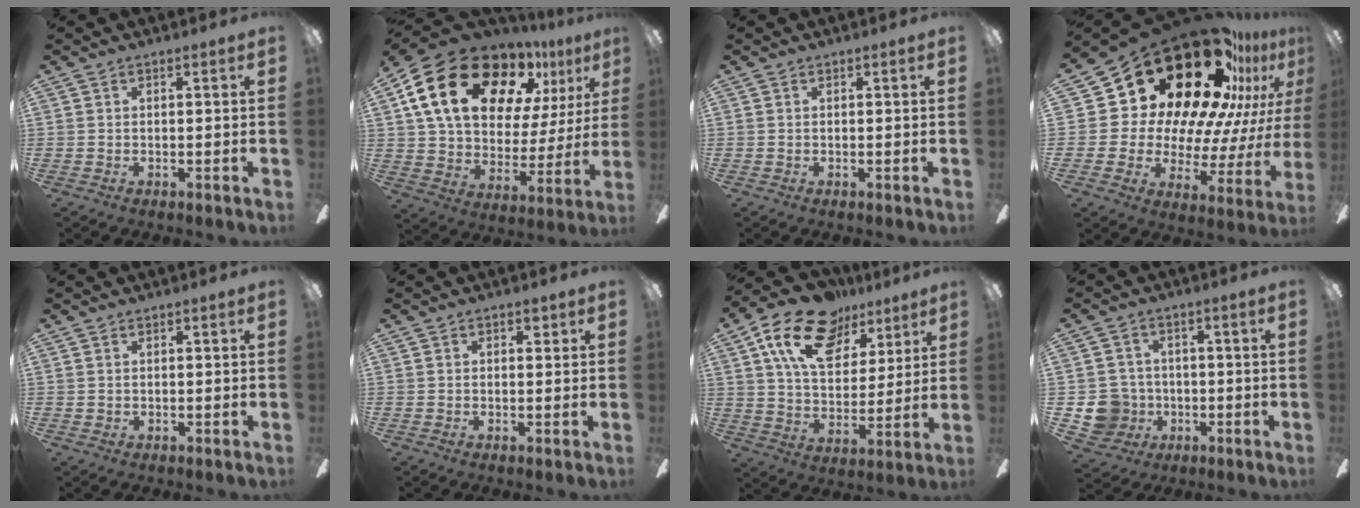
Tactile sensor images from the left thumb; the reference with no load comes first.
{"total": 24.6, "force": [13.9, 14.6, 14.1], "torque": [-0.243, -0.070, 0.253]}
{"total": 0.0}
{"total": 30.1, "force": [18.9, 15.1, 18.0], "torque": [-0.283, -0.162, 0.353]}
{"total": 0.6, "force": [0.4, 0.5, 0.0], "torque": [-0.001, 0.004, 0.006]}
{"total": 1.3, "force": [0.5, 1.0, 0.7], "torque": [-0.005, 0.002, 0.007]}
{"total": 18.6, "force": [10.9, 10.9, 10.5], "torque": [-0.178, -0.042, 0.195]}
{"total": 8.3, "force": [-1.3, 8.0, 1.4], "torque": [-0.060, 0.012, -0.016]}